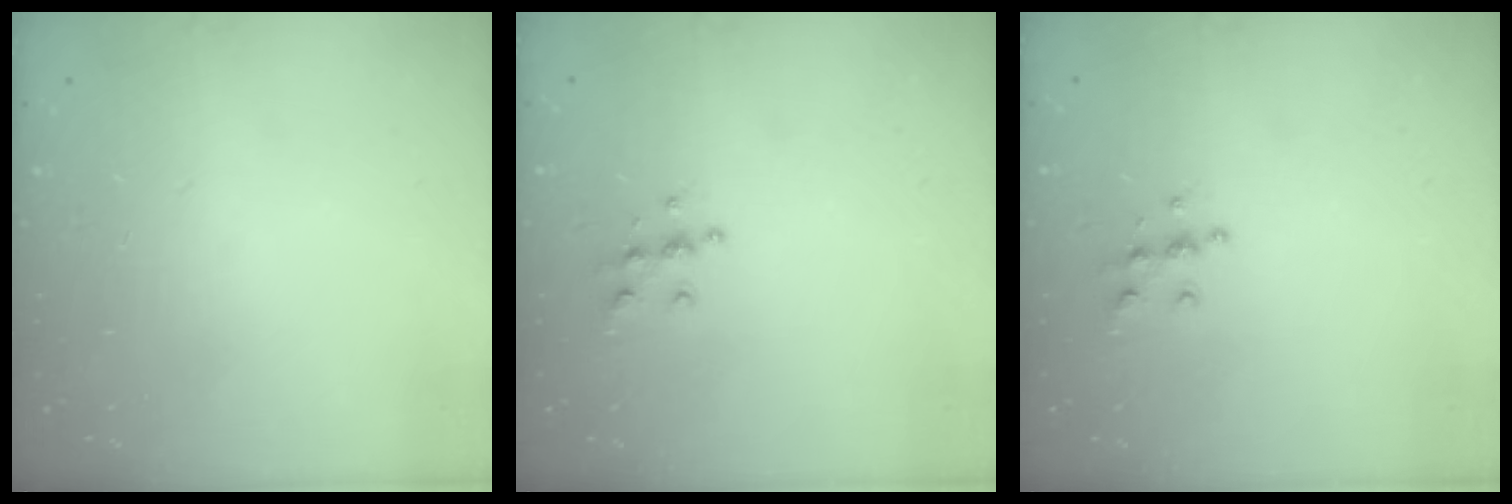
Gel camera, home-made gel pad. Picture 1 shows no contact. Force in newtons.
{"total": 5.4, "press": 5.4, "slide": 0.3}
{"total": 5.4, "press": 5.4, "slide": 0.3}